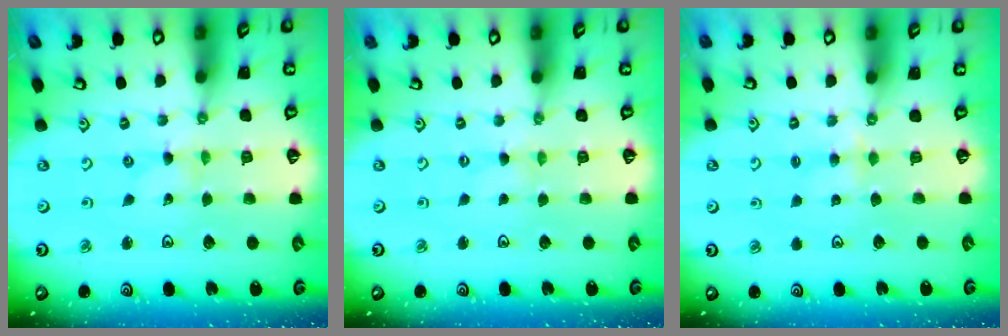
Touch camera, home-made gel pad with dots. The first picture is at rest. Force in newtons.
{"total": 0.0}
{"total": 2.9, "press": 2.9, "slide": 0.5}